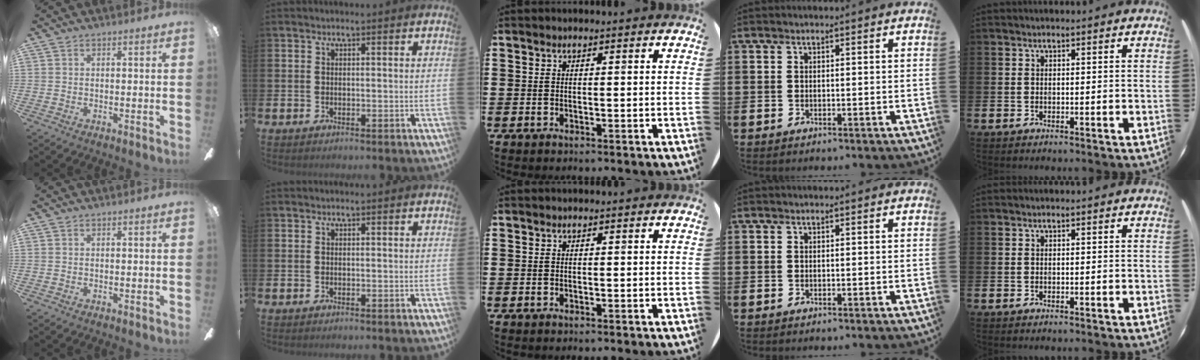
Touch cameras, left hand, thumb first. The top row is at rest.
{}